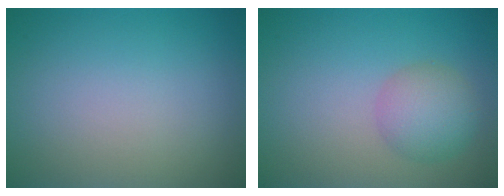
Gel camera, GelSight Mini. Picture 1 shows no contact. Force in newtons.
{"total": 3.4, "press": 3.4, "slide": 0.1}